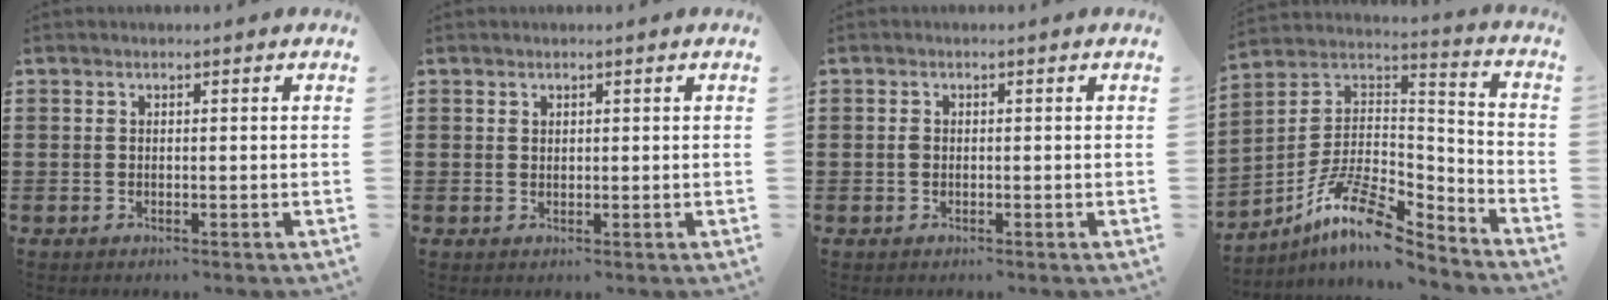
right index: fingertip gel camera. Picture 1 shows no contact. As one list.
[{"total": 0.8, "force": [0.5, 0.5, 0.2], "torque": [-0.005, 0.002, 0.011]}, {"total": 0.9, "force": [-0.1, 0.7, 0.6], "torque": [-0.015, 0.003, -0.003]}, {"total": 12.0, "force": [-8.2, 3.6, 7.9], "torque": [-0.158, 0.014, -0.159]}]